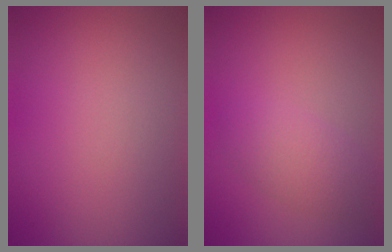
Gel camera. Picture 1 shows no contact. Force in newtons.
{"total": 2.7, "press": 2.7, "slide": 0.0}